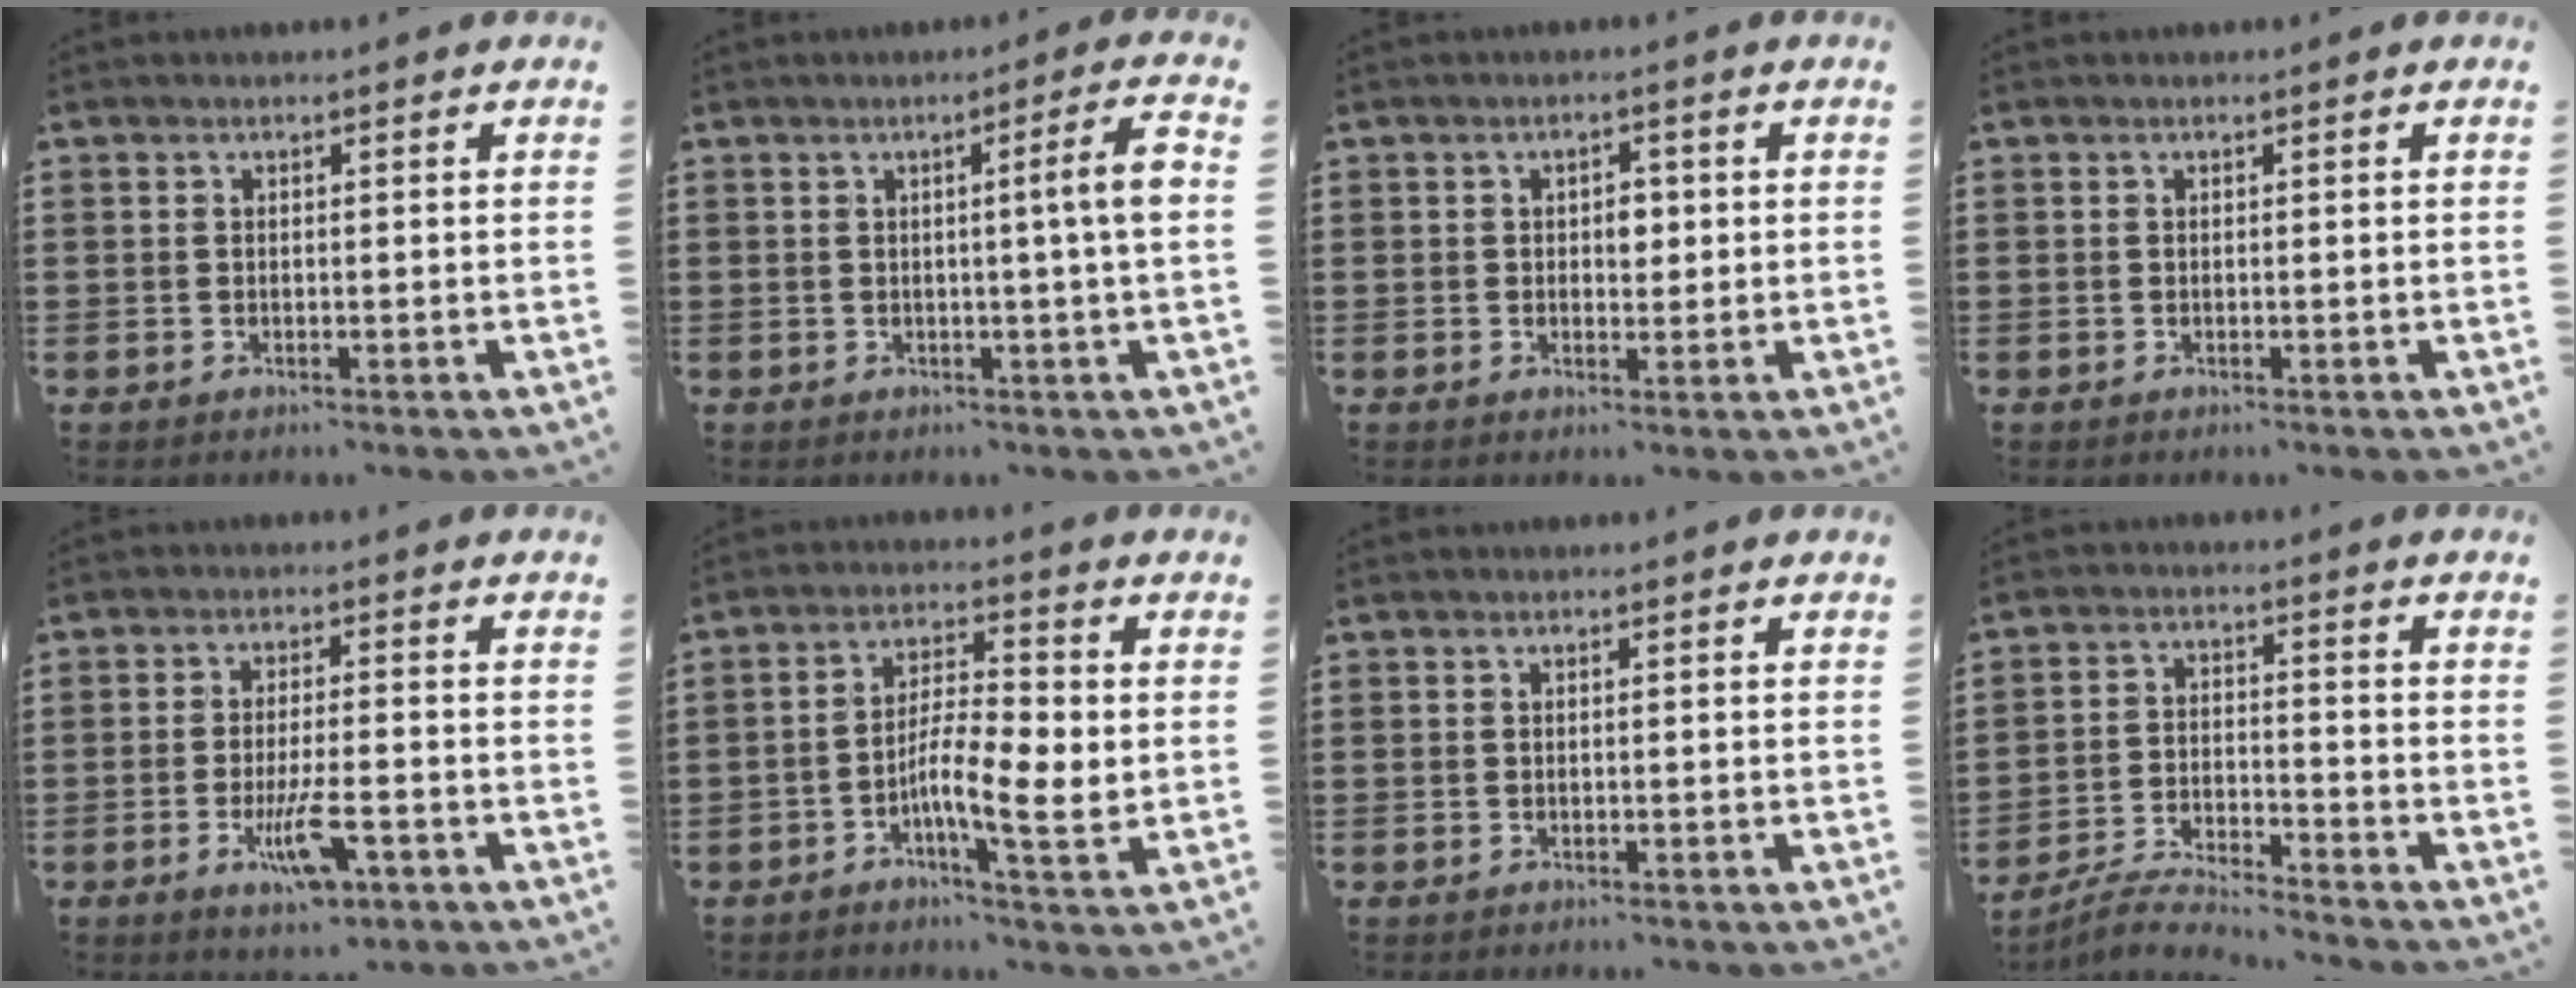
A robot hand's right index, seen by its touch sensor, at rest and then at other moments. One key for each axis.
{"total": 5.7, "fx": 0.5, "fy": -0.2, "fz": 5.7, "tx": -0.087, "ty": -0.012, "tz": 0.000}
{"total": 2.5, "fx": 0.2, "fy": 1.5, "fz": 1.9, "tx": -0.023, "ty": 0.001, "tz": -0.001}
{"total": 0.0}
{"total": 7.5, "fx": -3.1, "fy": 2.1, "fz": 6.5, "tx": -0.128, "ty": -0.012, "tz": -0.052}
{"total": 7.3, "fx": -1.5, "fy": 2.0, "fz": 6.9, "tx": -0.124, "ty": -0.003, "tz": -0.027}
{"total": 0.0}
{"total": 4.9, "fx": -4.8, "fy": -0.1, "fz": 1.0, "tx": -0.034, "ty": -0.004, "tz": -0.099}